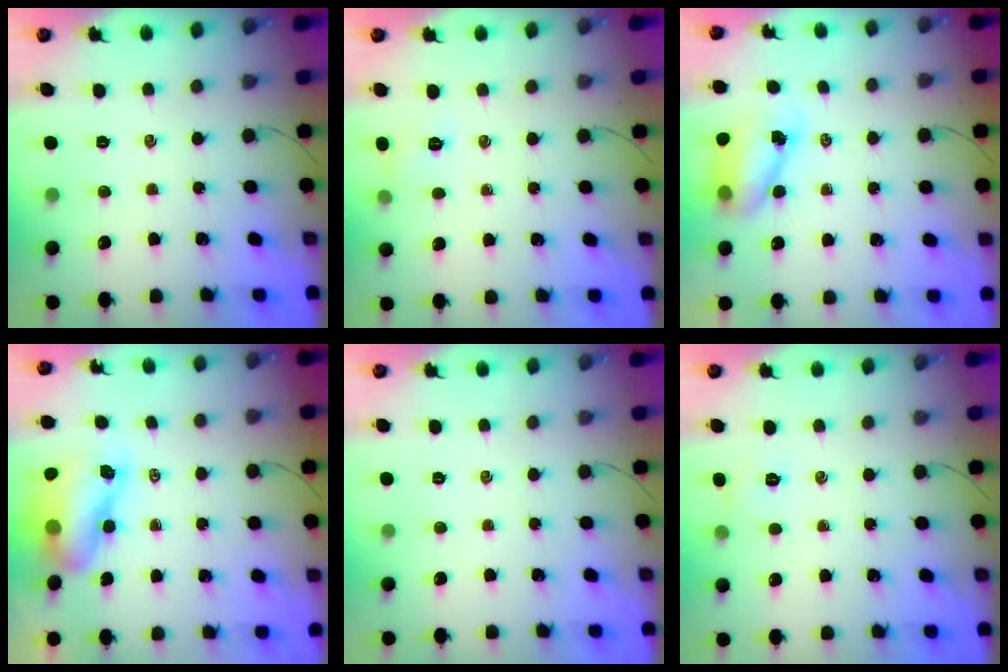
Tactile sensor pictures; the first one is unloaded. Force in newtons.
{"total": 4.5, "press": 4.2, "slide": 1.5}
{"total": 7.9, "press": 7.8, "slide": 1.3}
{"total": 9.0, "press": 8.8, "slide": 1.9}
{"total": 0.0}
{"total": 3.9, "press": 3.7, "slide": 1.1}